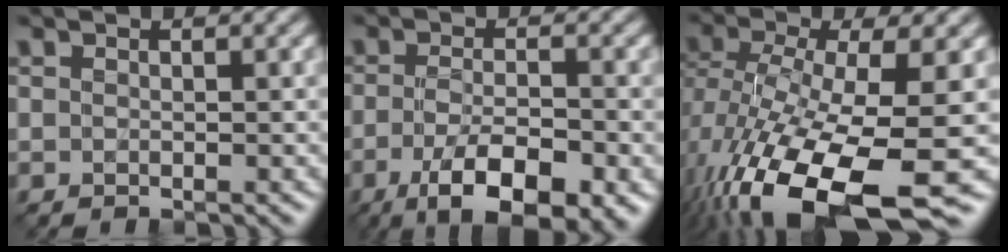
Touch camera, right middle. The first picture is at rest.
{"total": 7.9, "force": [-3.9, 2.5, 6.3], "torque": [-0.110, -0.010, -0.062]}
{"total": 14.0, "force": [-5.6, 5.2, 11.8], "torque": [-0.236, -0.032, -0.086]}